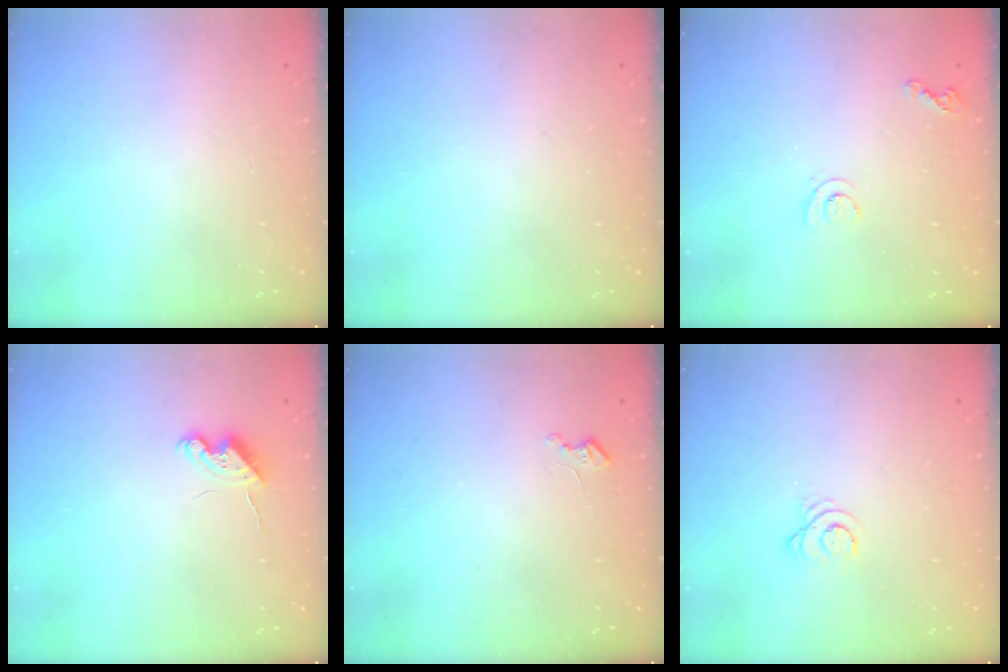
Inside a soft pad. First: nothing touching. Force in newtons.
{"total": 0.0}
{"total": 6.2, "press": 6.2, "slide": 0.5}
{"total": 5.9, "press": 5.9, "slide": 0.9}
{"total": 2.6, "press": 2.6, "slide": 0.3}
{"total": 2.9, "press": 2.9, "slide": 0.4}